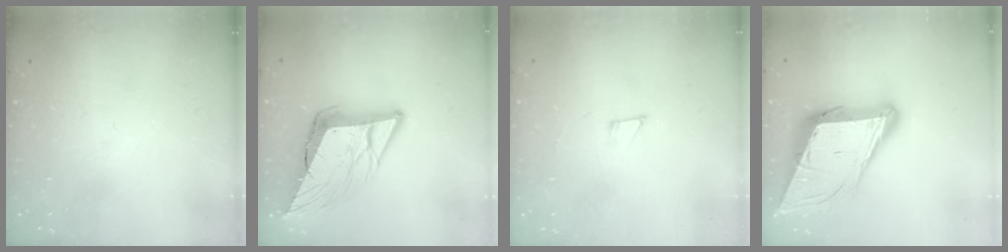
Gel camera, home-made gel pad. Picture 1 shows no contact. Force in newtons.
{"total": 15.9, "press": 15.6, "slide": 3.0}
{"total": 1.9, "press": 1.9, "slide": 0.1}
{"total": 17.7, "press": 17.2, "slide": 4.0}